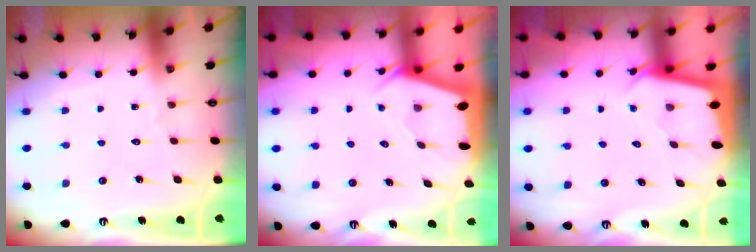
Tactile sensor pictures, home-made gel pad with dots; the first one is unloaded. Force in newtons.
{"total": 2.0, "press": 2.0, "slide": 0.3}
{"total": 1.9, "press": 1.9, "slide": 0.1}